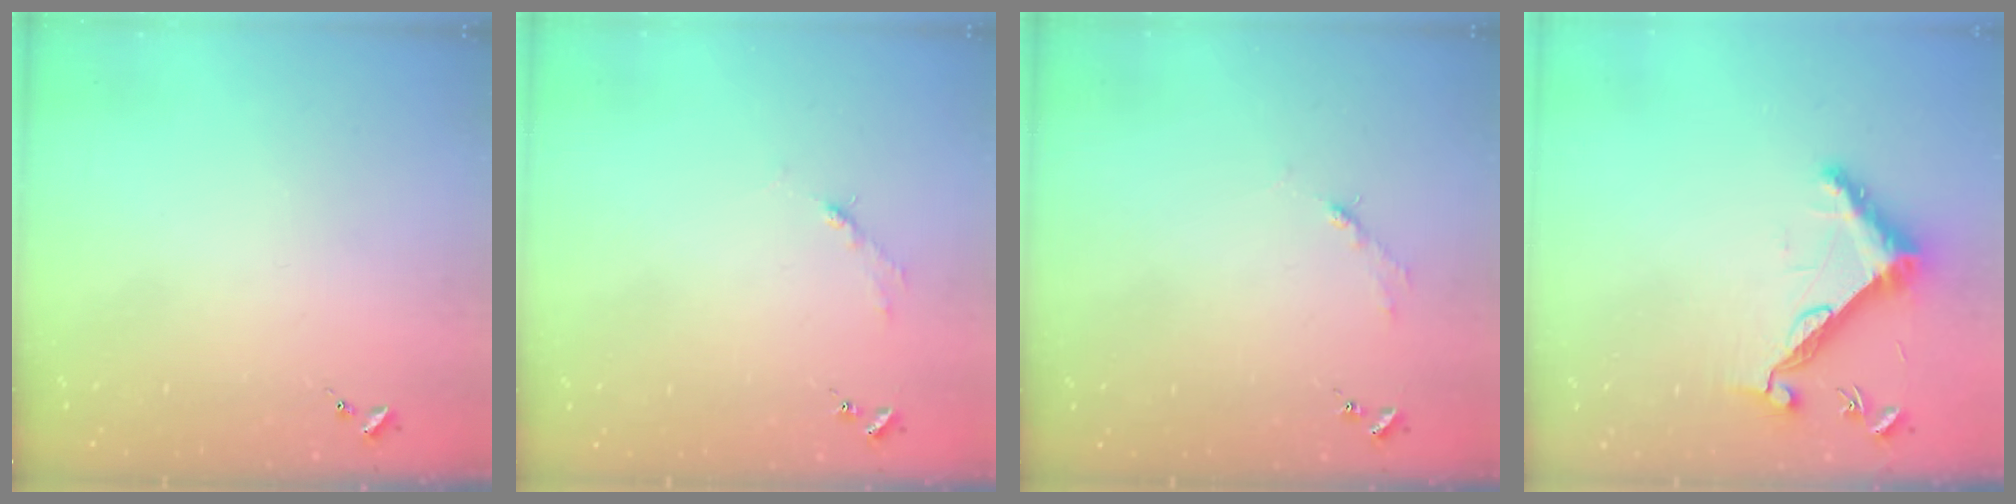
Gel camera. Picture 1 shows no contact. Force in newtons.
{"total": 2.7, "press": 2.7, "slide": 0.4}
{"total": 2.7, "press": 2.7, "slide": 0.4}
{"total": 11.1, "press": 11.0, "slide": 0.7}